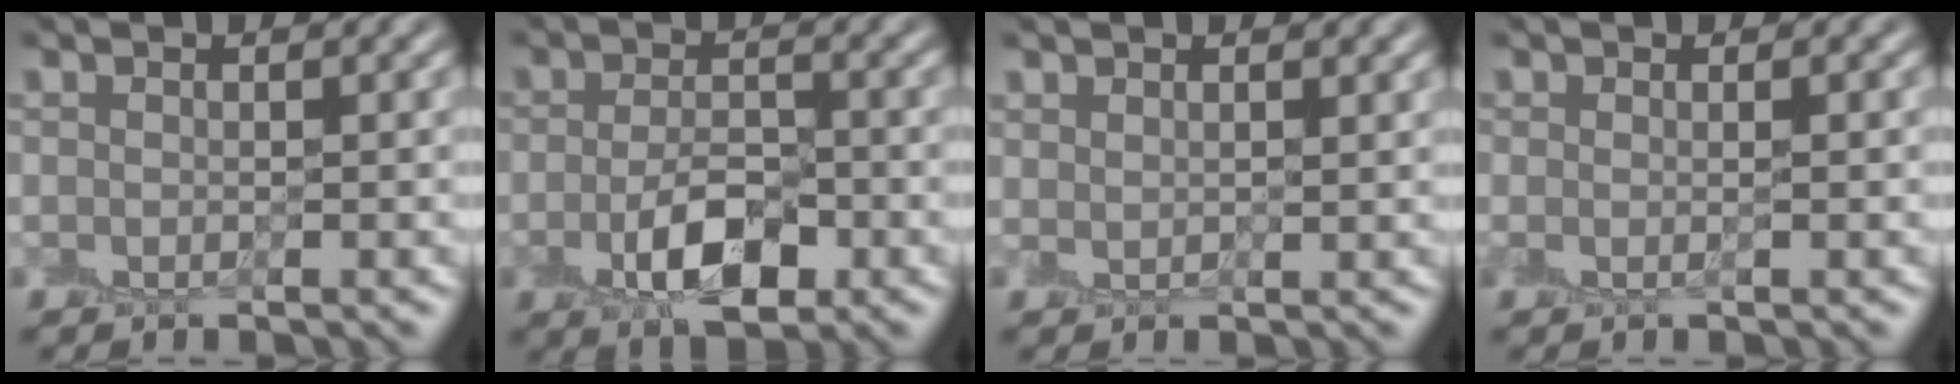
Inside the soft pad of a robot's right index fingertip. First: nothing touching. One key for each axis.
{"total": 4.3, "fx": -1.6, "fy": 2.3, "fz": 3.3, "tx": -0.059, "ty": 0.001, "tz": -0.026}
{"total": 1.3, "fx": 1.2, "fy": 0.4, "fz": 0.2, "tx": 0.002, "ty": -0.006, "tz": 0.022}
{"total": 0.7, "fx": -0.1, "fy": 0.2, "fz": 0.7, "tx": -0.012, "ty": -0.002, "tz": -0.002}